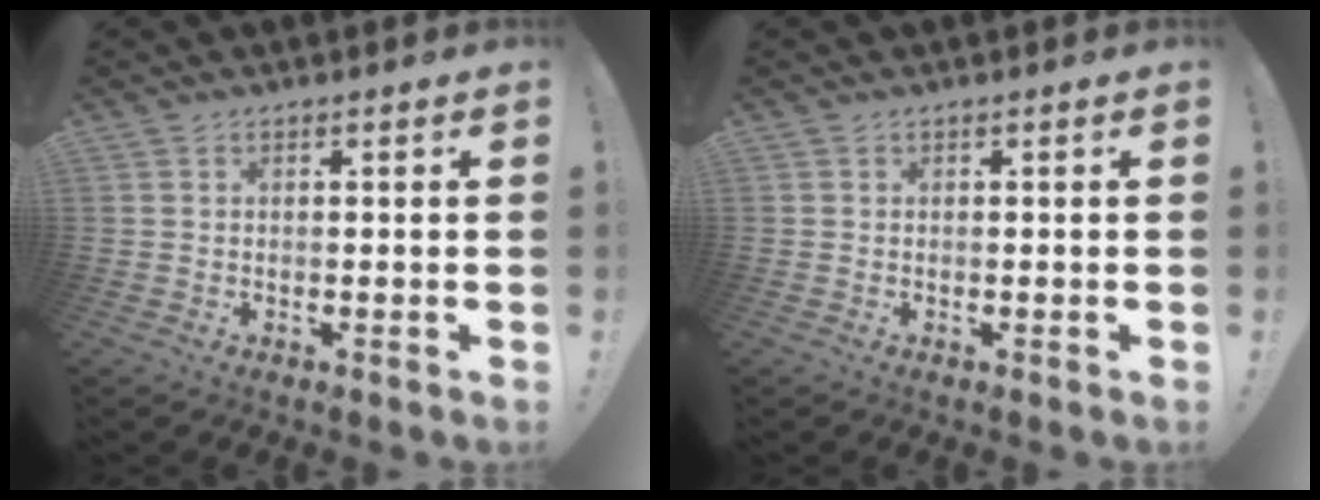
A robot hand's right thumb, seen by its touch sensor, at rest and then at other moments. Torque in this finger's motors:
{"motor_torque": [0.01, -0.02, 0.21, -0.20, -0.11]}